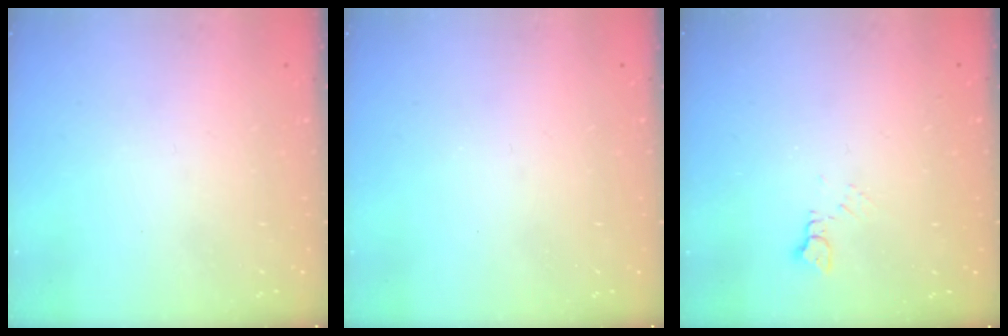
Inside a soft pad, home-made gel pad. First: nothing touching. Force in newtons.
{"total": 0.0}
{"total": 2.8, "press": 2.8, "slide": 0.5}